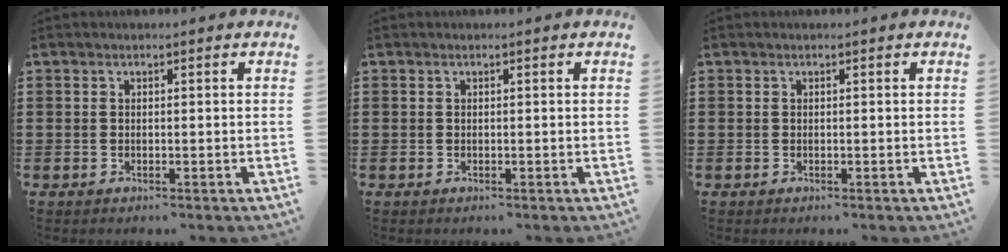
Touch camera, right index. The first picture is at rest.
{"total": 0.0}
{"total": 0.0}